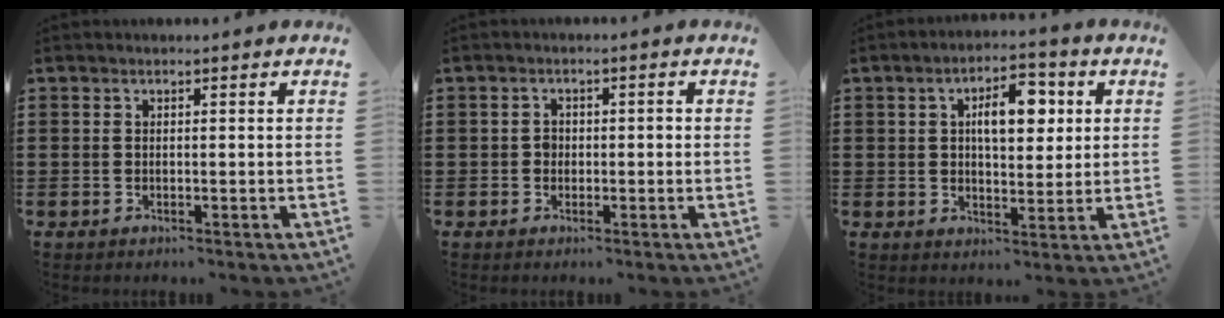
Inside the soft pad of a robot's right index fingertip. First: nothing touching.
{"total": 1.6, "force": [-0.4, 1.2, 1.0], "torque": [-0.020, 0.004, -0.009]}
{"total": 7.4, "force": [2.0, 3.6, 6.1], "torque": [-0.096, 0.002, 0.023]}